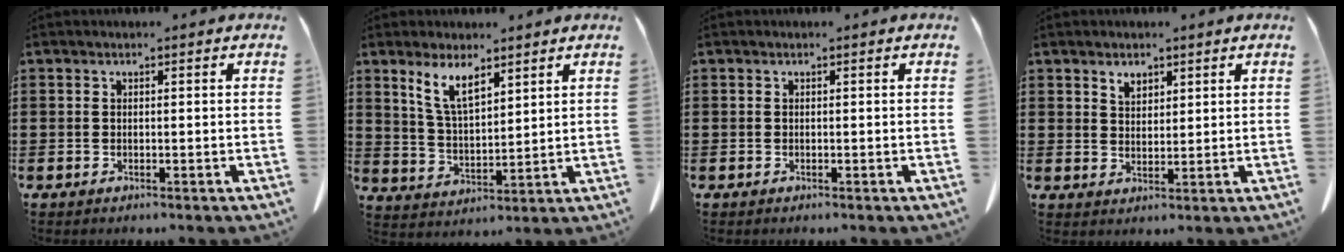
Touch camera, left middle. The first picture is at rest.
{"total": 7.2, "force": [5.1, 2.5, 4.4], "torque": [-0.101, -0.008, 0.095]}
{"total": 0.0}
{"total": 2.4, "force": [1.9, 1.2, 0.8], "torque": [-0.013, -0.002, 0.035]}